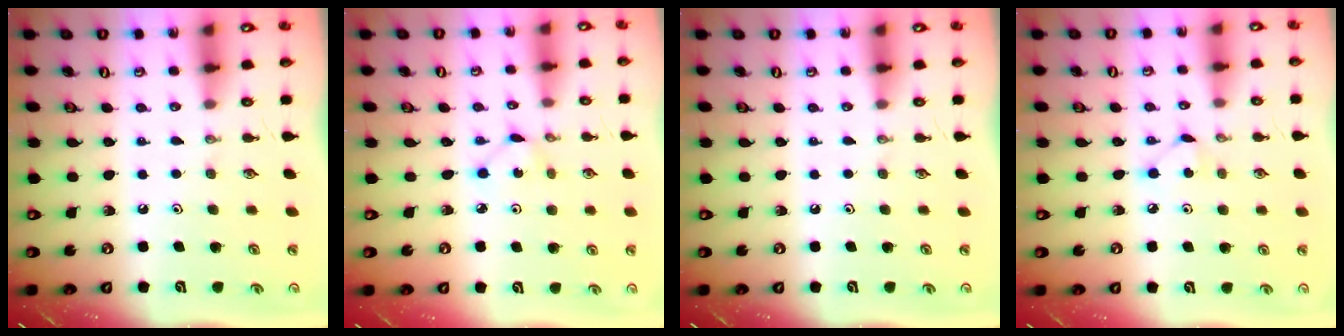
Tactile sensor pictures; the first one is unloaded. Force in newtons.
{"total": 2.2, "press": 2.2, "slide": 0.3}
{"total": 0.0}
{"total": 3.7, "press": 3.7, "slide": 0.3}